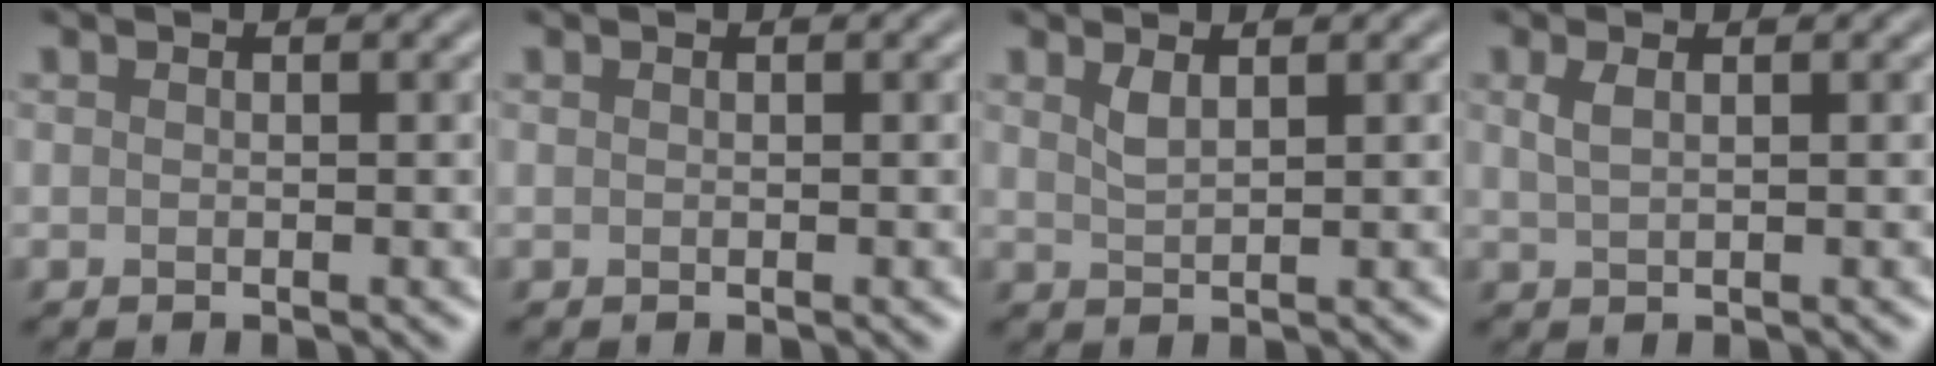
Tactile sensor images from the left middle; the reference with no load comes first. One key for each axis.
{"total": 0.0}
{"total": 1.4, "fx": 0.9, "fy": 0.4, "fz": 1.0, "tx": -0.024, "ty": 0.000, "tz": 0.021}
{"total": 1.4, "fx": 0.6, "fy": 0.6, "fz": 1.2, "tx": -0.021, "ty": 0.002, "tz": 0.014}